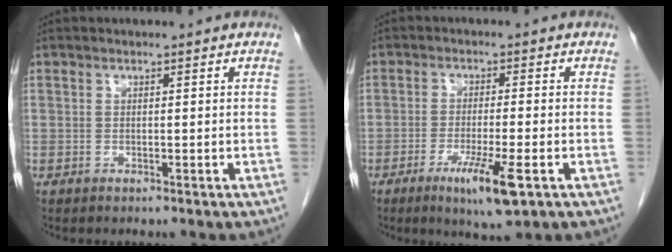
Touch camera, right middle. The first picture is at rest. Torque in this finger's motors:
{"motor_torque": [0.19, -0.17, 0.11, 0.04]}